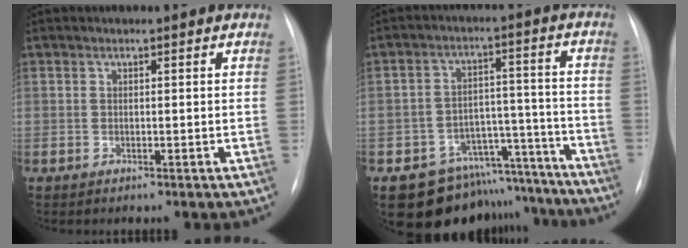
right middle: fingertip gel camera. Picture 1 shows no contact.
{"total": 13.3, "force": [-11.6, 6.5, 1.4], "torque": [0.004, 0.069, -0.156]}